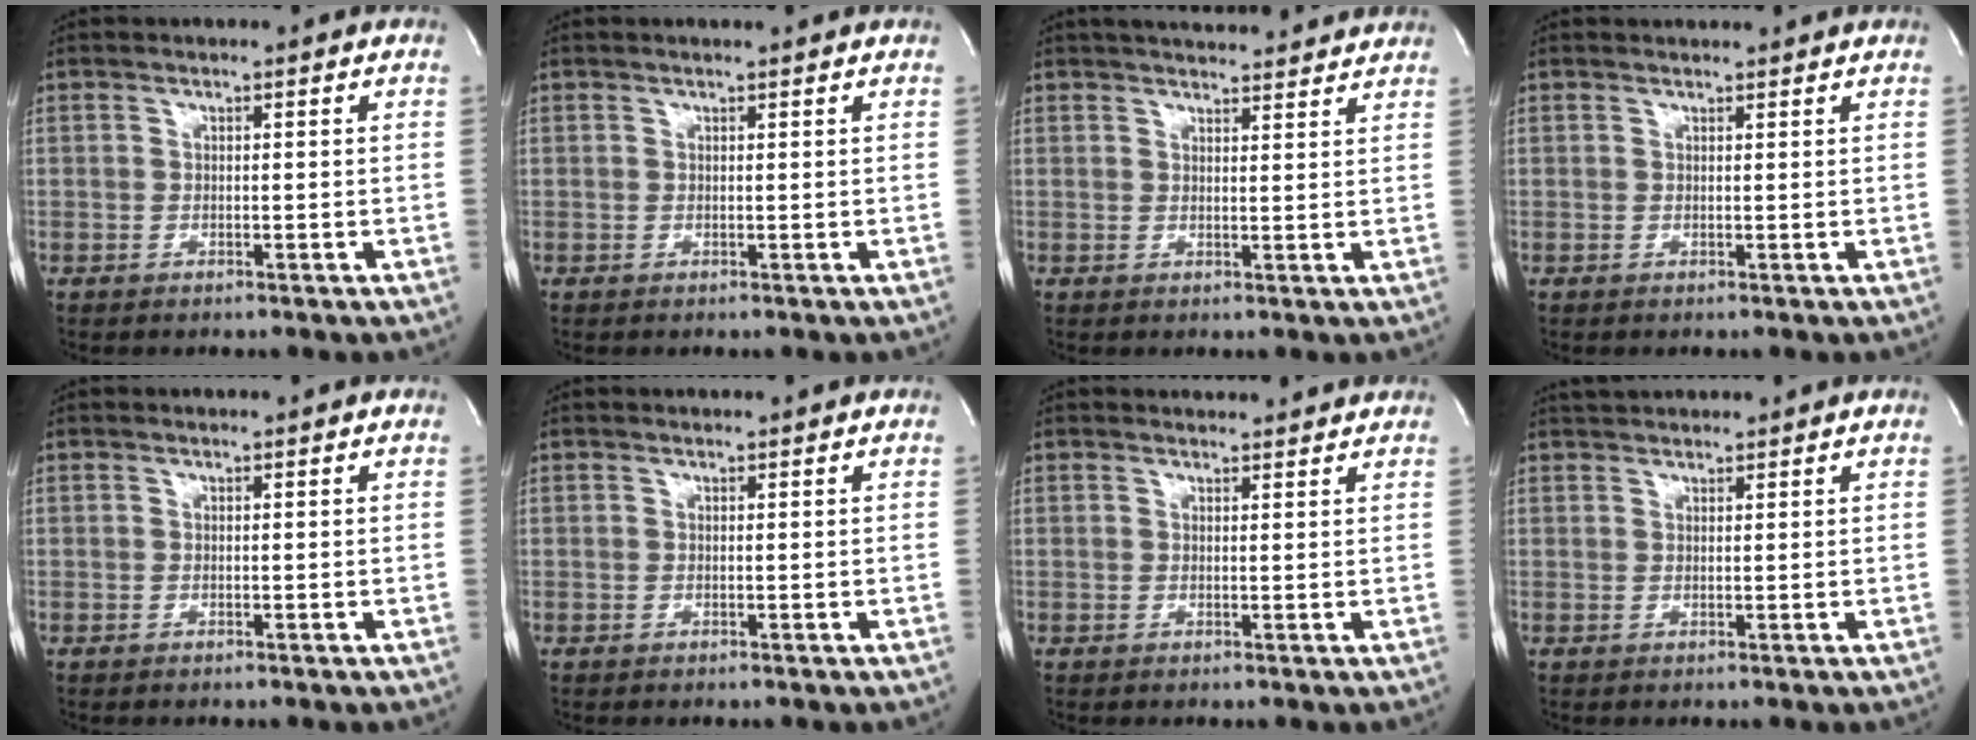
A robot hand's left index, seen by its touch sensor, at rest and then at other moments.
{"total": 1.1, "force": [1.0, -0.1, 0.4], "torque": [-0.008, 0.002, 0.011]}
{"total": 11.4, "force": [10.7, 2.0, 3.5], "torque": [-0.051, 0.016, 0.131]}
{"total": 2.6, "force": [2.6, 0.4, 0.3], "torque": [-0.012, 0.015, 0.030]}
{"total": 0.0}
{"total": 0.8, "force": [0.7, 0.1, 0.0], "torque": [-0.009, 0.005, 0.010]}
{"total": 4.2, "force": [4.1, 0.9, 0.4], "torque": [-0.012, 0.011, 0.043]}
{"total": 2.9, "force": [2.8, 0.4, 0.6], "torque": [-0.012, 0.025, 0.049]}